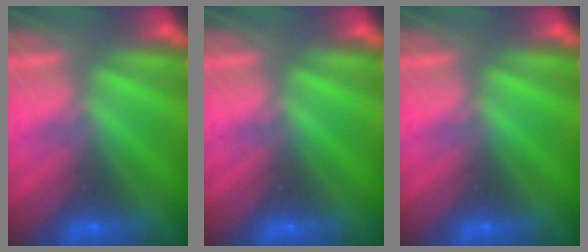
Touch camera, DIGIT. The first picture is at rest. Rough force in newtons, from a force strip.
{"total": 0.0}
{"total": 0.0}